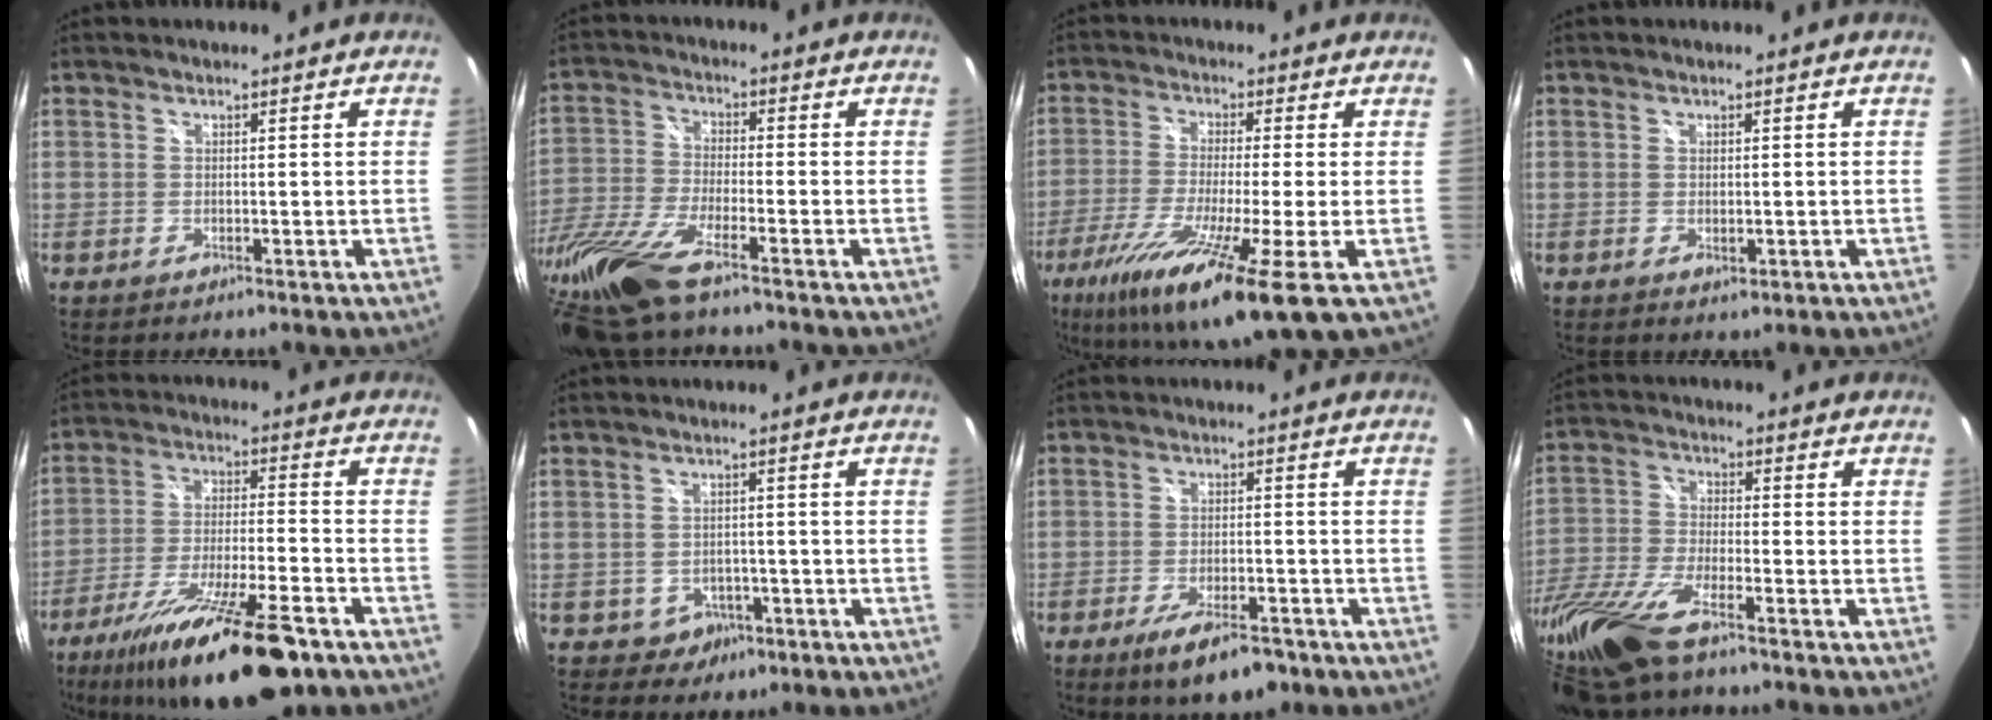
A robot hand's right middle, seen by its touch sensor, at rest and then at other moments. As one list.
[{"total": 16.9, "force": [-12.8, 2.8, 10.6], "torque": [-0.243, -0.047, -0.249]}, {"total": 17.1, "force": [-8.2, 0.7, 15.0], "torque": [-0.299, -0.064, -0.148]}, {"total": 1.0, "force": [-0.1, 0.7, 0.8], "torque": [-0.012, -0.002, -0.001]}, {"total": 21.4, "force": [-15.0, 4.7, 14.5], "torque": [-0.267, -0.045, -0.241]}, {"total": 4.4, "force": [-1.8, 3.9, 1.1], "torque": [-0.035, 0.008, -0.013]}, {"total": 8.7, "force": [-5.9, 2.9, 5.7], "torque": [-0.117, -0.015, -0.093]}, {"total": 17.7, "force": [-13.1, 4.5, 11.0], "torque": [-0.253, -0.045, -0.254]}]